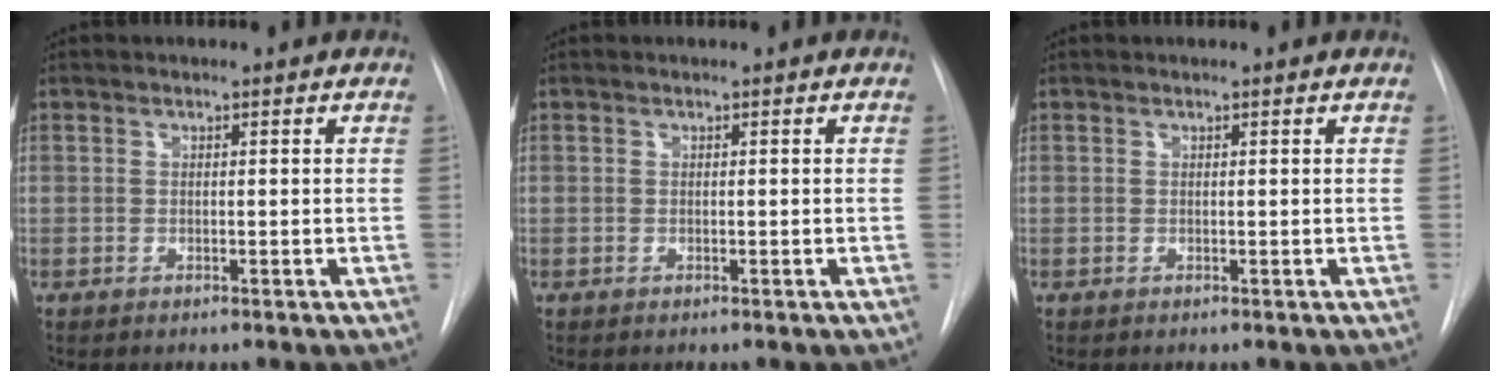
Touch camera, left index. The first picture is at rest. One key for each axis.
{"total": 0.0}
{"total": 0.0}